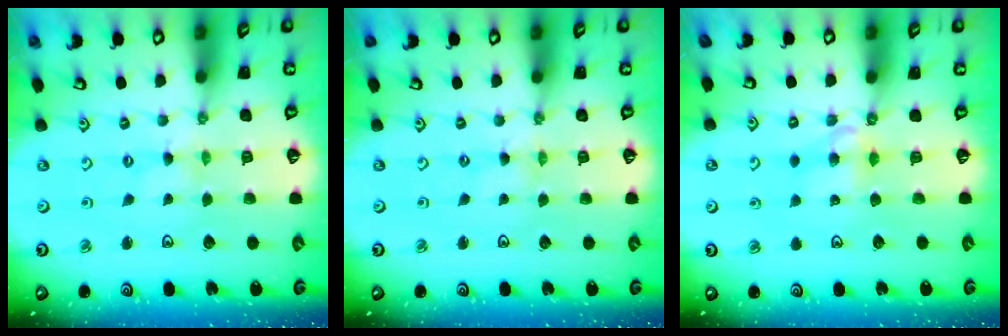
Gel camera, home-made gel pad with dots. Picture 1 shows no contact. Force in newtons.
{"total": 0.0}
{"total": 5.9, "press": 5.9, "slide": 0.4}